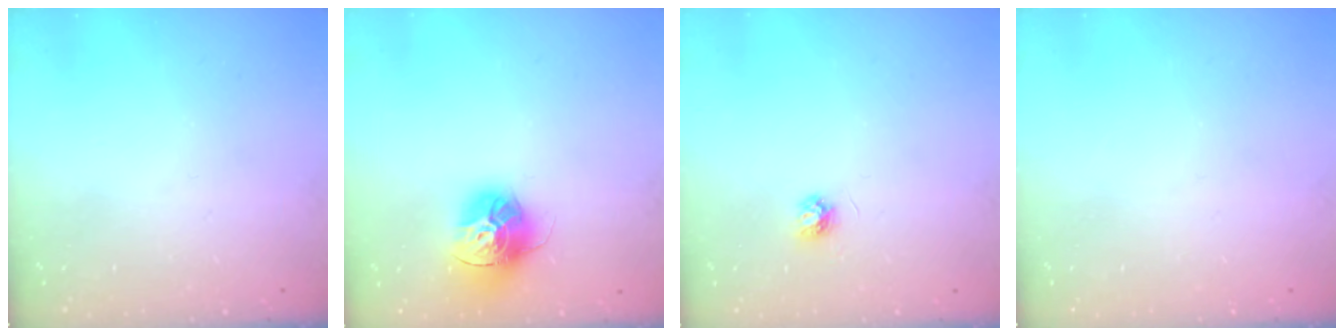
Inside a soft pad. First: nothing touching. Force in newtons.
{"total": 14.7, "press": 14.6, "slide": 1.4}
{"total": 3.9, "press": 3.9, "slide": 0.5}
{"total": 0.0}